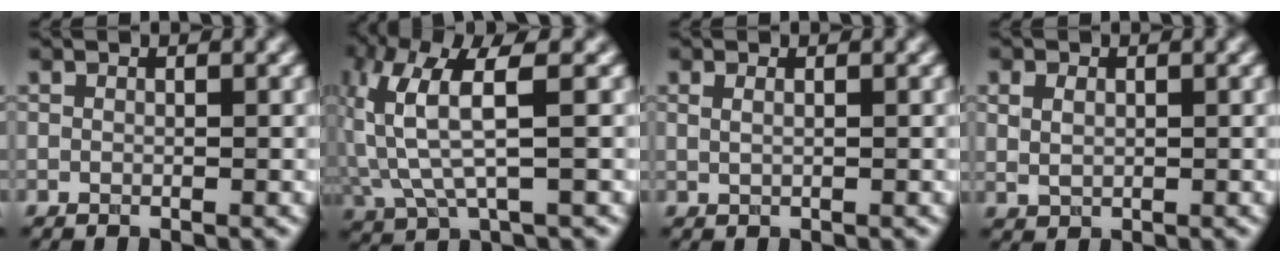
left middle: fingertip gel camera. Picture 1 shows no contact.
{"total": 6.5, "force": [1.2, 2.0, 6.0], "torque": [-0.147, 0.005, 0.026]}
{"total": 1.2, "force": [0.7, 0.6, 0.8], "torque": [-0.012, -0.006, 0.005]}
{"total": 1.7, "force": [0.5, 1.2, 1.1], "torque": [-0.022, -0.001, 0.012]}